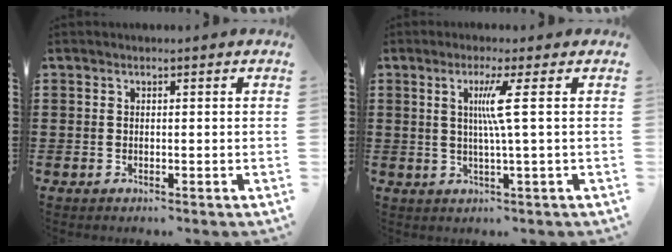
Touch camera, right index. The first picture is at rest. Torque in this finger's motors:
{"motor_torque": [0.72, -0.08, 0.33, 0.11]}